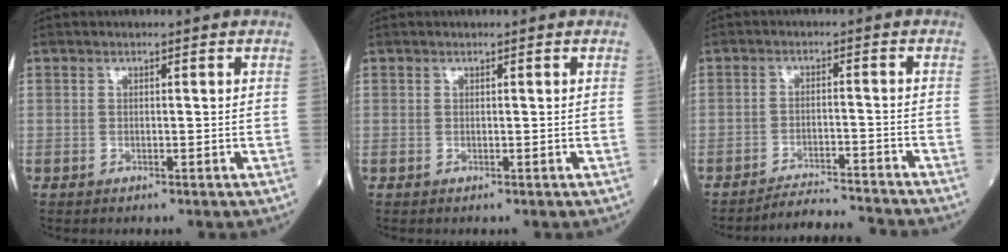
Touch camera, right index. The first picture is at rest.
{"total": 0.0}
{"total": 7.2, "force": [-7.0, -1.8, 0.2], "torque": [-0.002, -0.002, -0.117]}